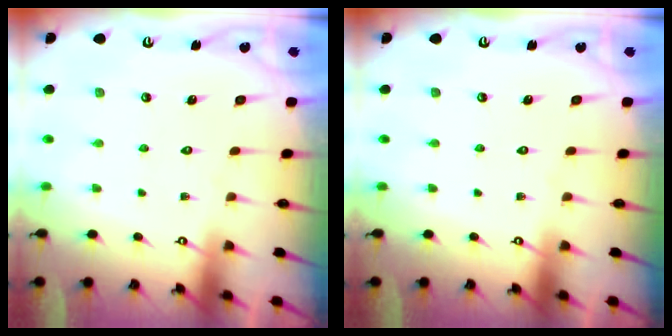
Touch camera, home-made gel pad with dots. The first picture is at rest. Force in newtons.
{"total": 0.0}